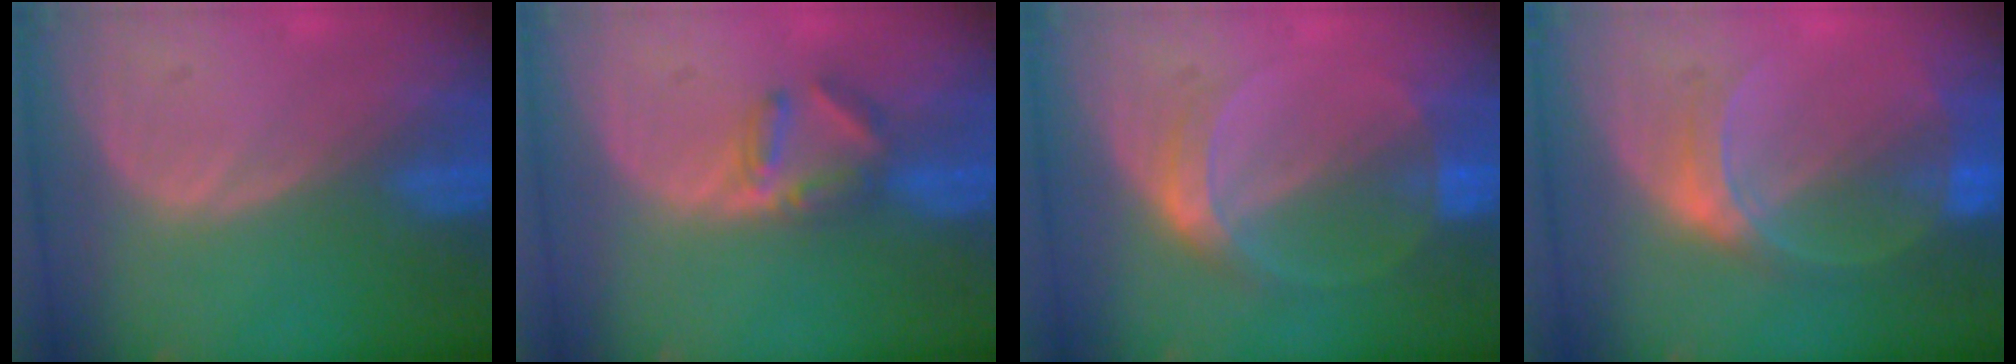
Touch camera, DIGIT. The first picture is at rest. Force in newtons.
{"total": 4.1, "press": 3.9, "slide": 1.1}
{"total": 5.2, "press": 4.8, "slide": 2.0}
{"total": 6.8, "press": 5.9, "slide": 3.2}